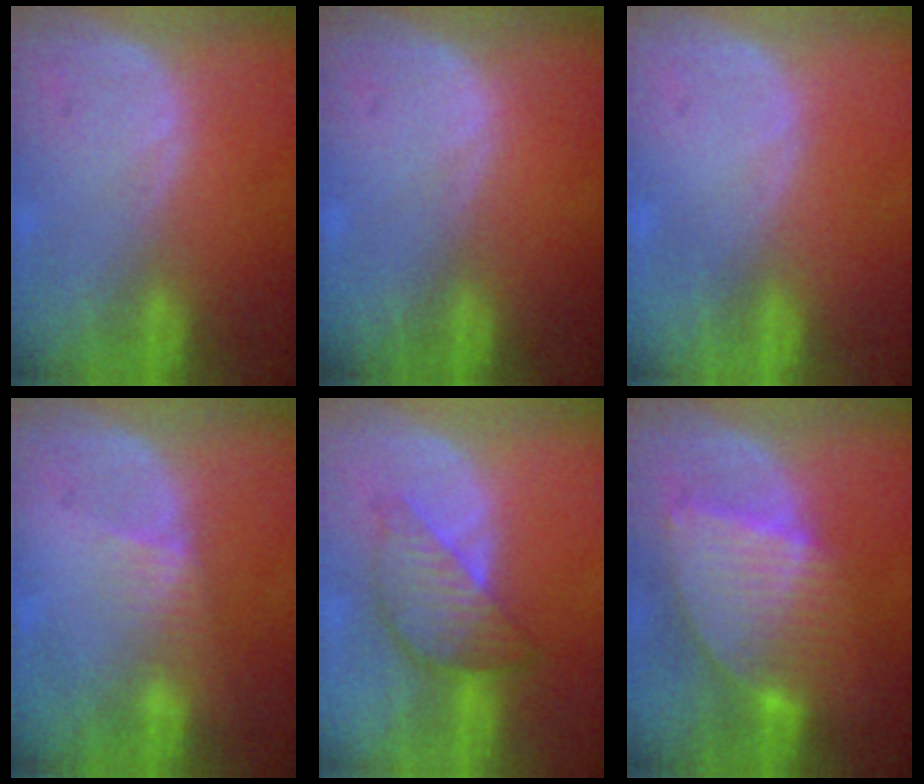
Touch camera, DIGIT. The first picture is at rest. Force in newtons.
{"total": 0.0}
{"total": 0.0}
{"total": 2.6, "press": 2.4, "slide": 0.9}
{"total": 6.1, "press": 6.1, "slide": 0.4}
{"total": 8.5, "press": 7.4, "slide": 4.2}